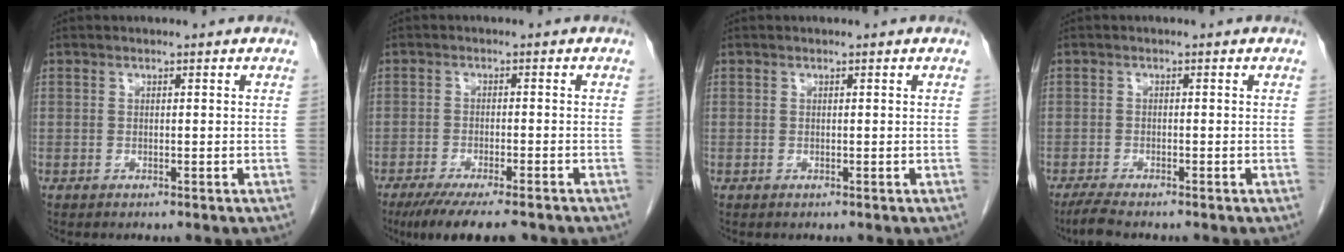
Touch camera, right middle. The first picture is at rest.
{"total": 10.5, "force": [-8.1, 1.9, 6.4], "torque": [-0.088, -0.017, -0.122]}
{"total": 0.0}
{"total": 3.0, "force": [-2.5, 0.3, 1.6], "torque": [-0.039, -0.009, -0.046]}